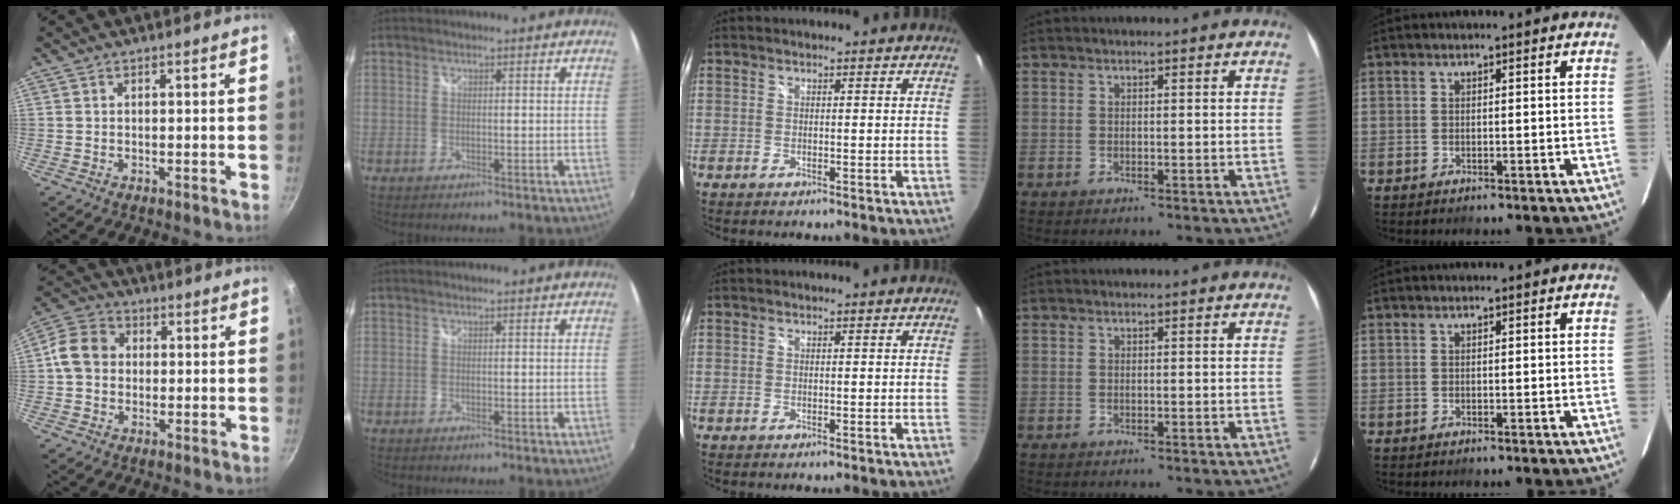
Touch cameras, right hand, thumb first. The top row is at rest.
{"thumb": {"total": 8.0, "force": [0.3, 6.7, 4.3], "torque": [-0.057, 0.016, -0.014]}}